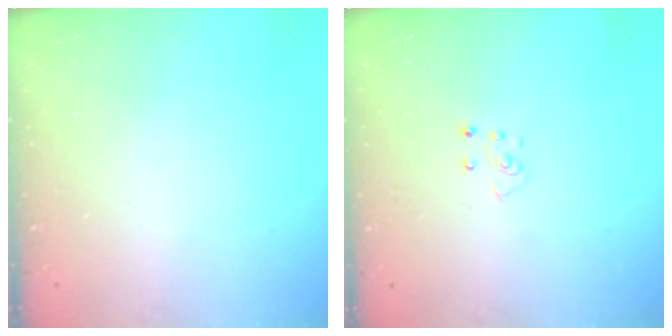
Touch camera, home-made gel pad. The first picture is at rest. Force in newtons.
{"total": 4.2, "press": 4.1, "slide": 0.5}